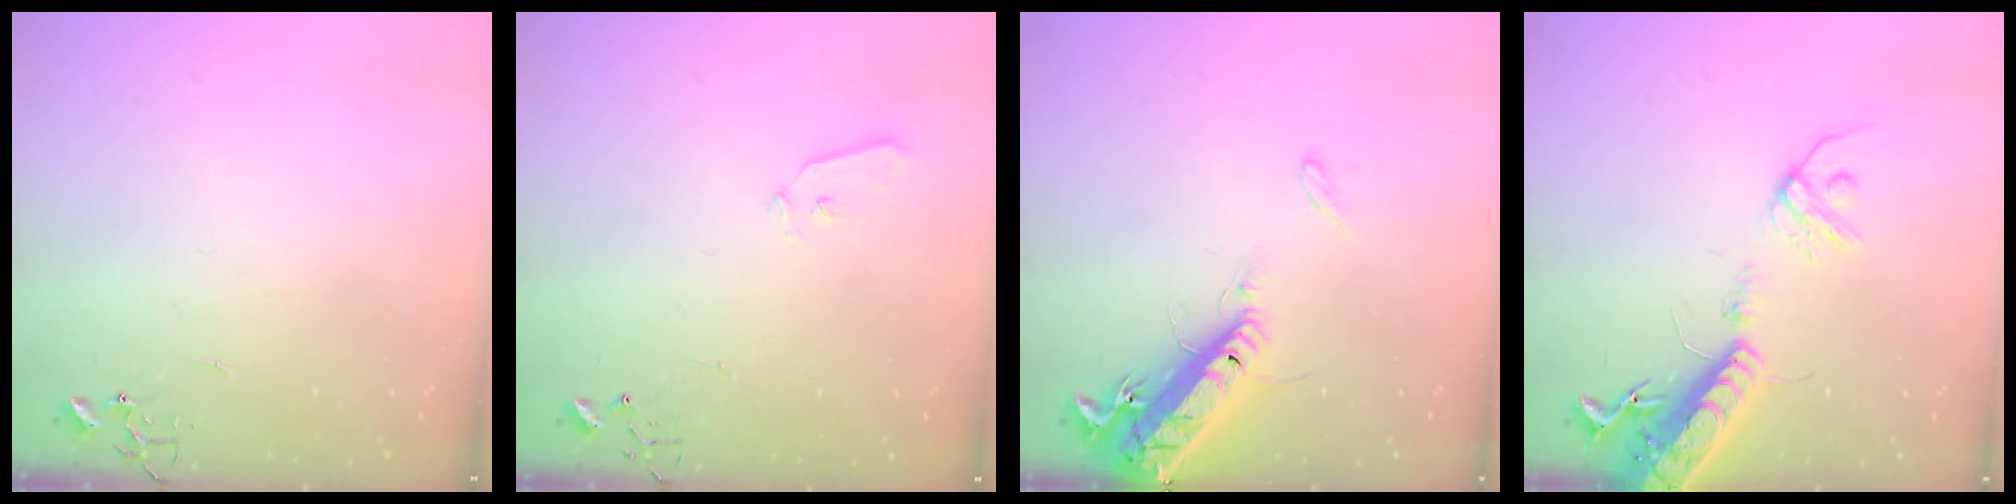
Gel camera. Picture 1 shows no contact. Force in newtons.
{"total": 4.4, "press": 4.4, "slide": 0.7}
{"total": 16.2, "press": 15.7, "slide": 3.6}
{"total": 16.6, "press": 16.1, "slide": 4.0}